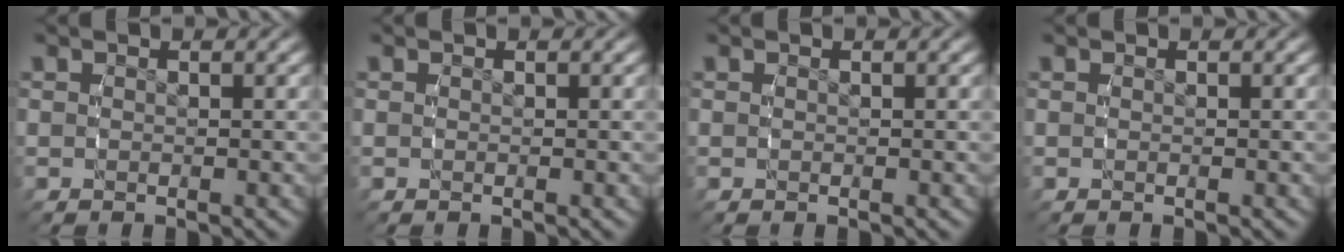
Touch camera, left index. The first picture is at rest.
{"total": 0.0}
{"total": 0.0}
{"total": 0.0}